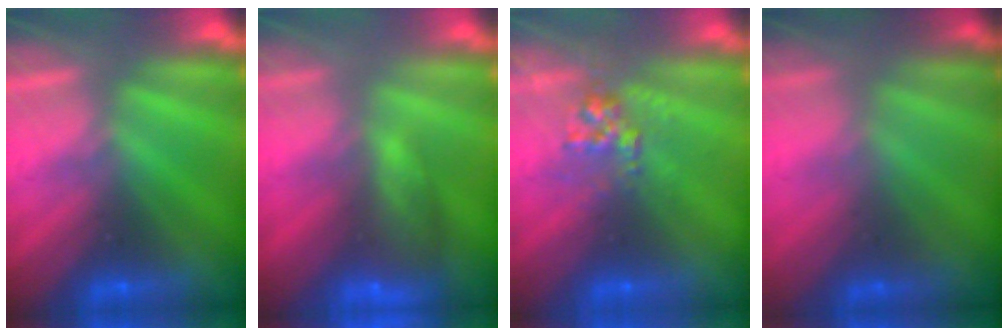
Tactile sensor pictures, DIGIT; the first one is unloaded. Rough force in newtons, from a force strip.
{"total": 7.5}
{"total": 2.7}
{"total": 1.7}